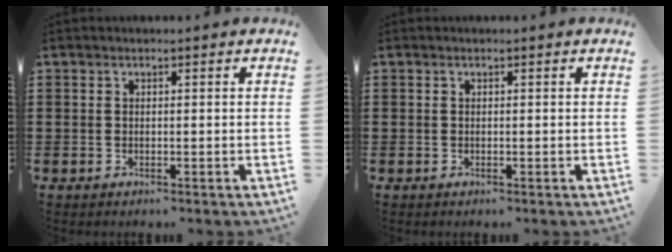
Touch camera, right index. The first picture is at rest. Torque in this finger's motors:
{"motor_torque": [0.11, 0.09, 0.00, 0.00]}